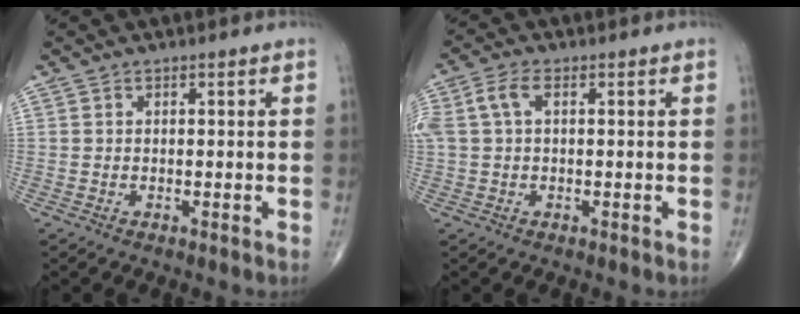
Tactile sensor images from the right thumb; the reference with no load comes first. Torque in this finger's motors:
{"motor_torque": [0.38, 0.52, 1.68, 0.63, 0.46]}